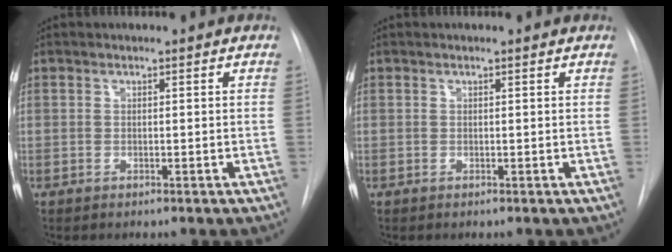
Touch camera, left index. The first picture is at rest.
{"total": 0.5, "force": [-0.5, 0.0, -0.1], "torque": [-0.004, 0.001, -0.007]}